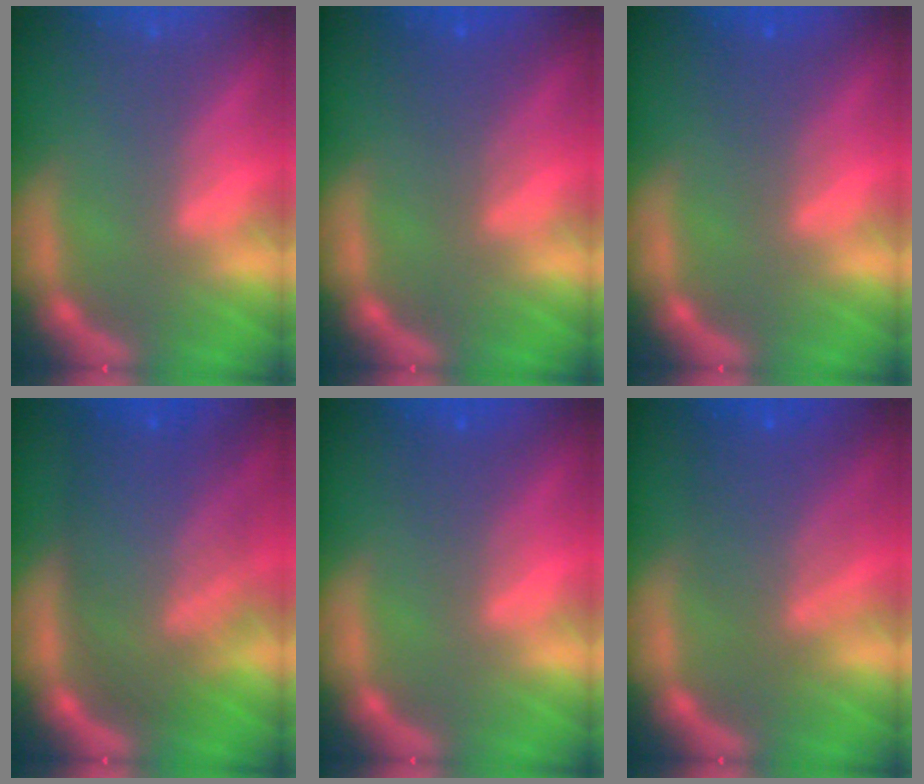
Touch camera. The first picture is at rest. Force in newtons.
{"total": 2.4}
{"total": 1.9}
{"total": 10.0}
{"total": 1.9}
{"total": 5.5}